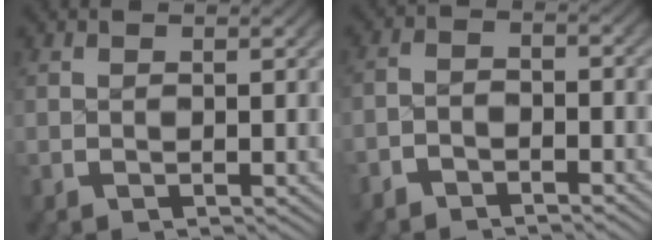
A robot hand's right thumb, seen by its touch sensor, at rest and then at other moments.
{"total": 2.2, "force": [-1.9, 0.9, 0.5], "torque": [-0.002, 0.001, -0.040]}